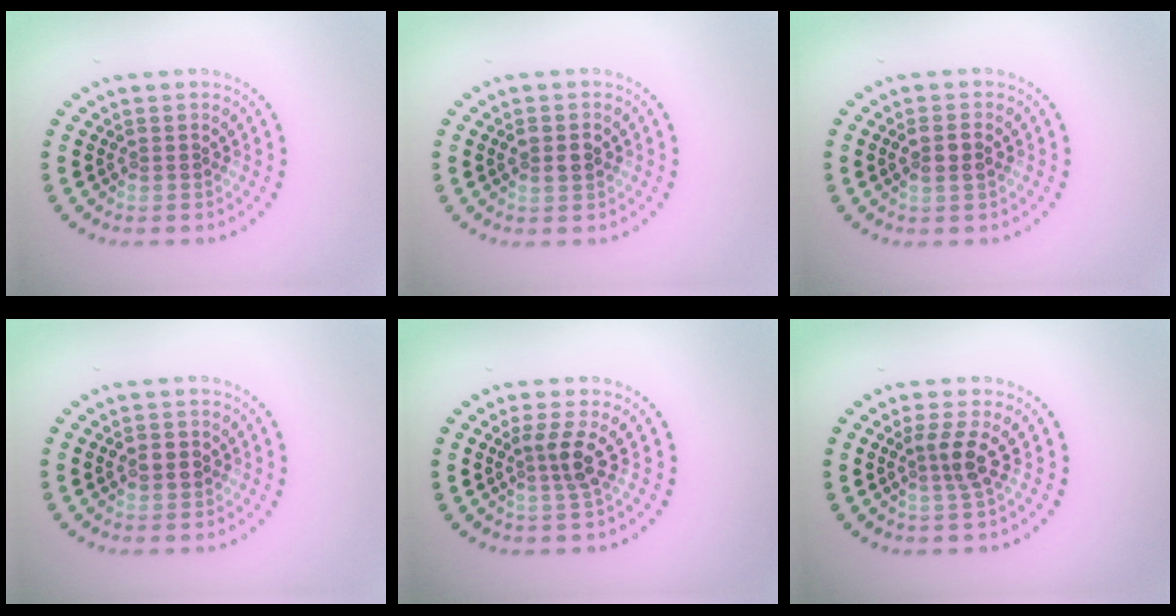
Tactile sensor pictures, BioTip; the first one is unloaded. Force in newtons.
{"total": 1.4, "press": 1.4, "slide": 0.3}
{"total": 1.9, "press": 1.8, "slide": 0.6}
{"total": 1.9, "press": 1.8, "slide": 0.4}
{"total": 2.3, "press": 1.8, "slide": 1.5}
{"total": 2.3, "press": 1.8, "slide": 1.4}